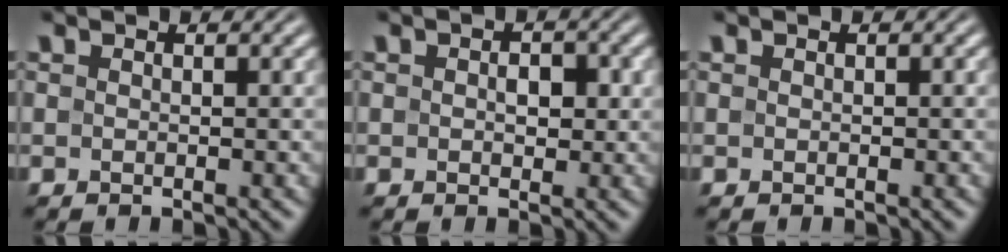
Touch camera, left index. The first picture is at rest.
{"total": 2.0, "force": [0.2, 1.3, 1.5], "torque": [-0.022, 0.000, 0.001]}
{"total": 0.0}